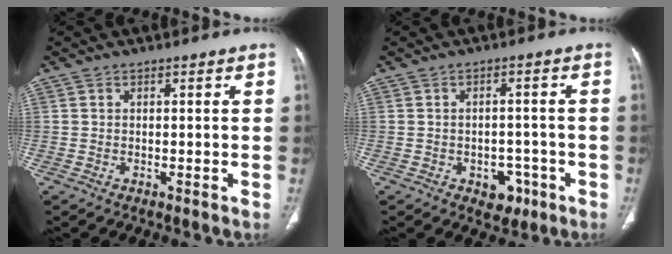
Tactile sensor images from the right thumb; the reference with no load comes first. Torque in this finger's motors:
{"motor_torque": [3.35, 1.32, 0.21, -0.74, -0.04]}